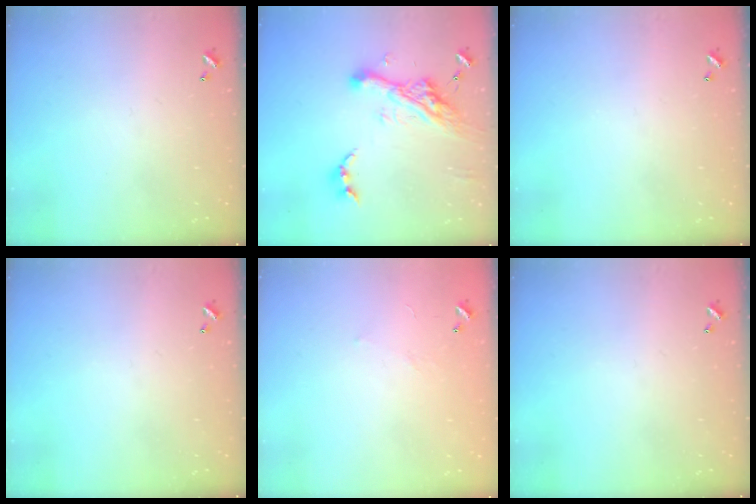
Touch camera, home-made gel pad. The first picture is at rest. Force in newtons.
{"total": 14.0, "press": 13.9, "slide": 1.7}
{"total": 0.0}
{"total": 0.0}
{"total": 5.8, "press": 5.8, "slide": 0.9}
{"total": 0.0}